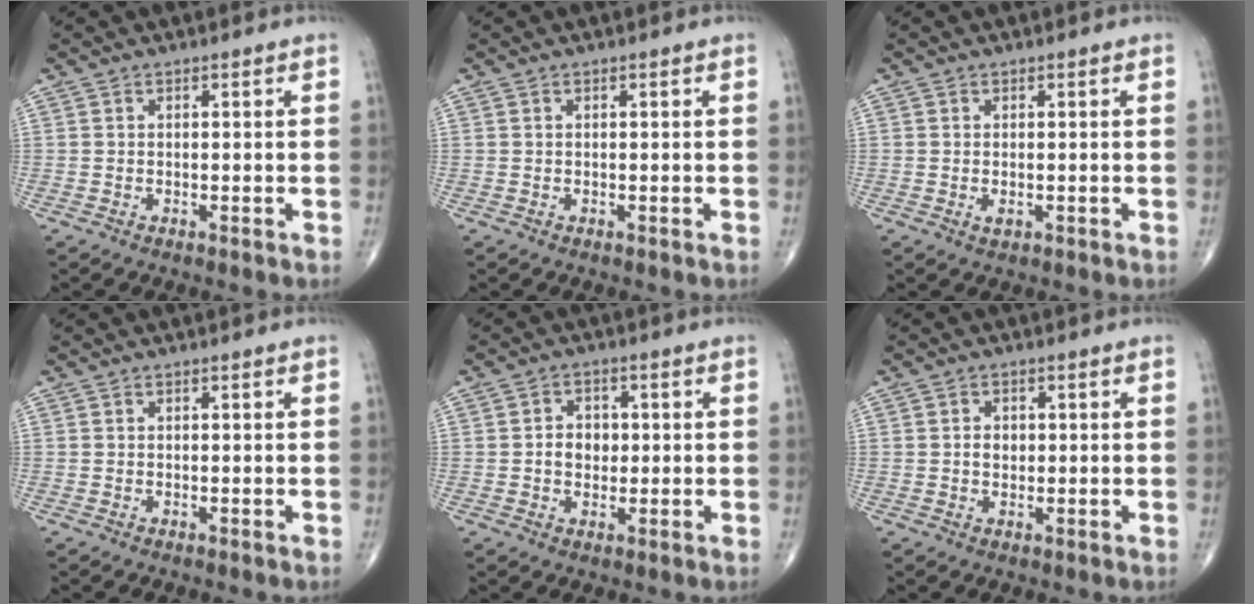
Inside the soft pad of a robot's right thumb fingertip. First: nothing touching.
{"total": 0.0}
{"total": 1.2, "force": [-0.2, 0.6, 1.0], "torque": [-0.019, -0.004, -0.003]}
{"total": 0.0}
{"total": 4.9, "force": [0.1, 3.9, 3.0], "torque": [-0.028, 0.007, 0.001]}
{"total": 2.7, "force": [0.2, 2.0, 1.7], "torque": [-0.019, 0.004, 0.004]}